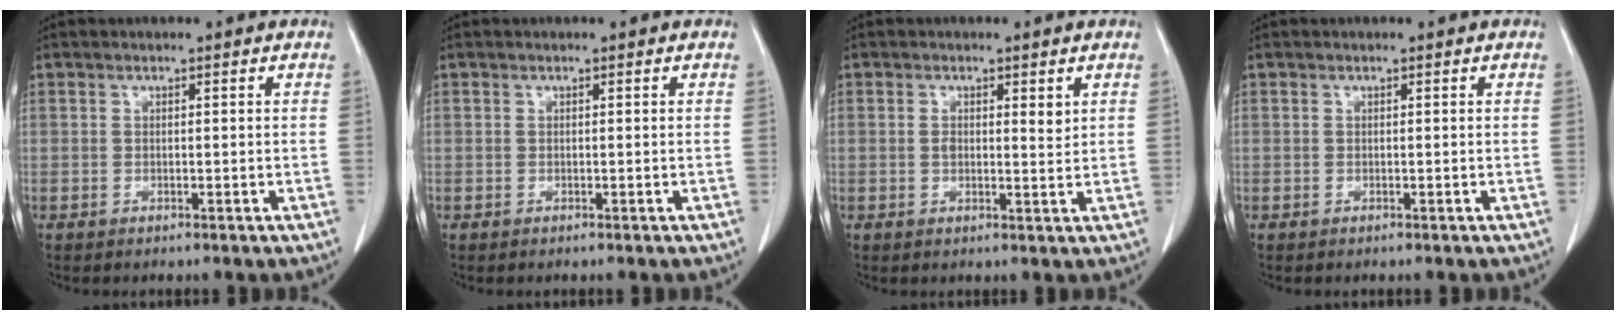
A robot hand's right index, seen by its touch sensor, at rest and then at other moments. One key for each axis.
{"total": 0.0}
{"total": 2.9, "fx": 1.0, "fy": 1.3, "fz": 2.4, "tx": -0.041, "ty": -0.004, "tz": 0.014}
{"total": 0.0}